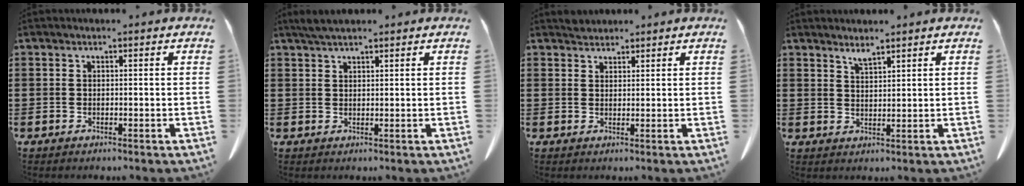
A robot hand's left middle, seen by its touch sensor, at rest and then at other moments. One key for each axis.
{"total": 1.9, "fx": 1.6, "fy": 0.3, "fz": 1.0, "tx": -0.023, "ty": 0.002, "tz": 0.029}
{"total": 1.4, "fx": 1.3, "fy": 0.5, "fz": -0.1, "tx": -0.001, "ty": 0.001, "tz": 0.026}
{"total": 2.4, "fx": 2.3, "fy": -0.1, "fz": 0.8, "tx": -0.019, "ty": -0.006, "tz": 0.044}